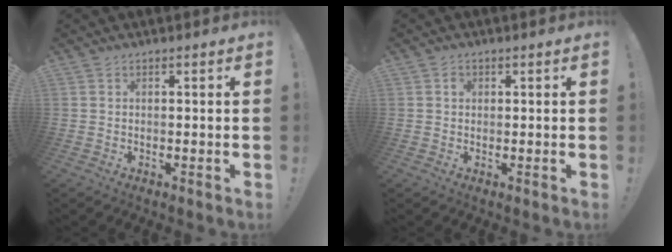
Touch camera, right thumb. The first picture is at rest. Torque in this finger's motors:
{"motor_torque": [0.48, 0.33, 0.20, -0.11, -0.04]}